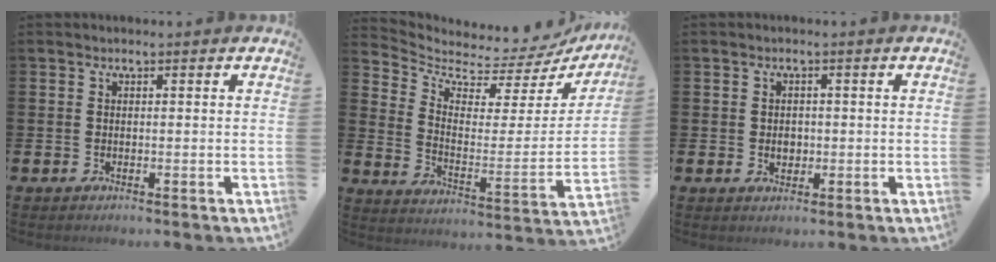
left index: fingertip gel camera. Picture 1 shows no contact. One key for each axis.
{"total": 5.1, "fx": 4.6, "fy": 2.2, "fz": 0.9, "tx": -0.039, "ty": -0.052, "tz": 0.068}
{"total": 1.8, "fx": -0.1, "fy": 1.5, "fz": 1.0, "tx": -0.005, "ty": 0.002, "tz": -0.007}